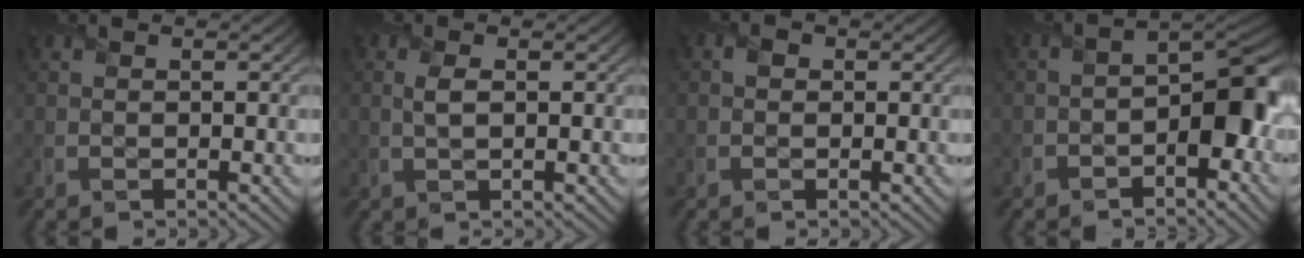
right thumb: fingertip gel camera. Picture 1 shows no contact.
{"total": 1.8, "force": [0.4, 0.6, 1.6], "torque": [-0.042, 0.004, 0.007]}
{"total": 1.0, "force": [0.1, 0.9, 0.4], "torque": [-0.008, 0.000, -0.005]}
{"total": 7.8, "force": [-2.3, 4.4, 6.1], "torque": [-0.069, 0.009, -0.048]}